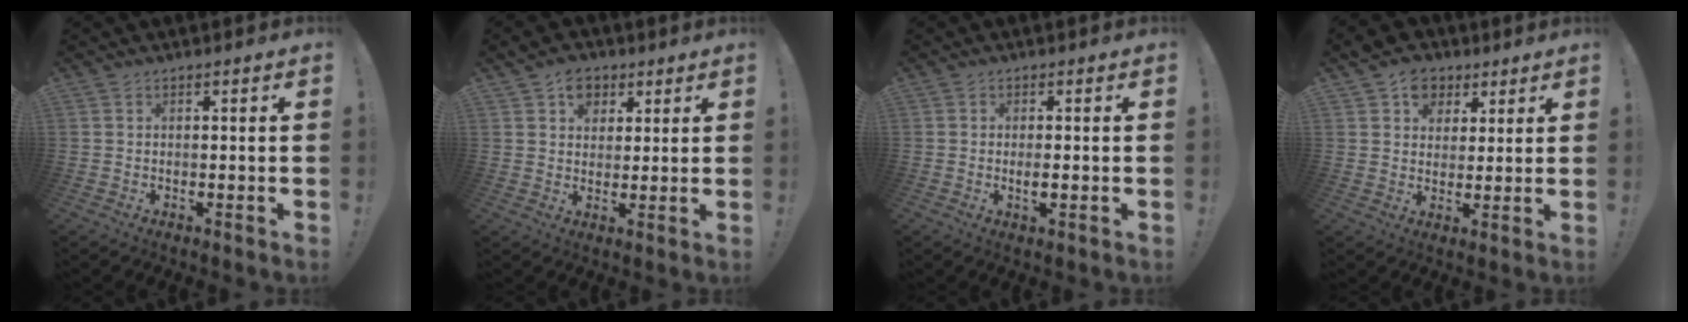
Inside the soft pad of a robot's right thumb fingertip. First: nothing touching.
{"total": 7.1, "force": [3.5, 5.6, 2.7], "torque": [-0.035, -0.012, 0.067]}
{"total": 2.2, "force": [-0.4, 0.4, 2.2], "torque": [-0.029, -0.002, -0.008]}
{"total": 9.4, "force": [4.5, 7.8, 2.7], "torque": [-0.036, -0.024, 0.090]}